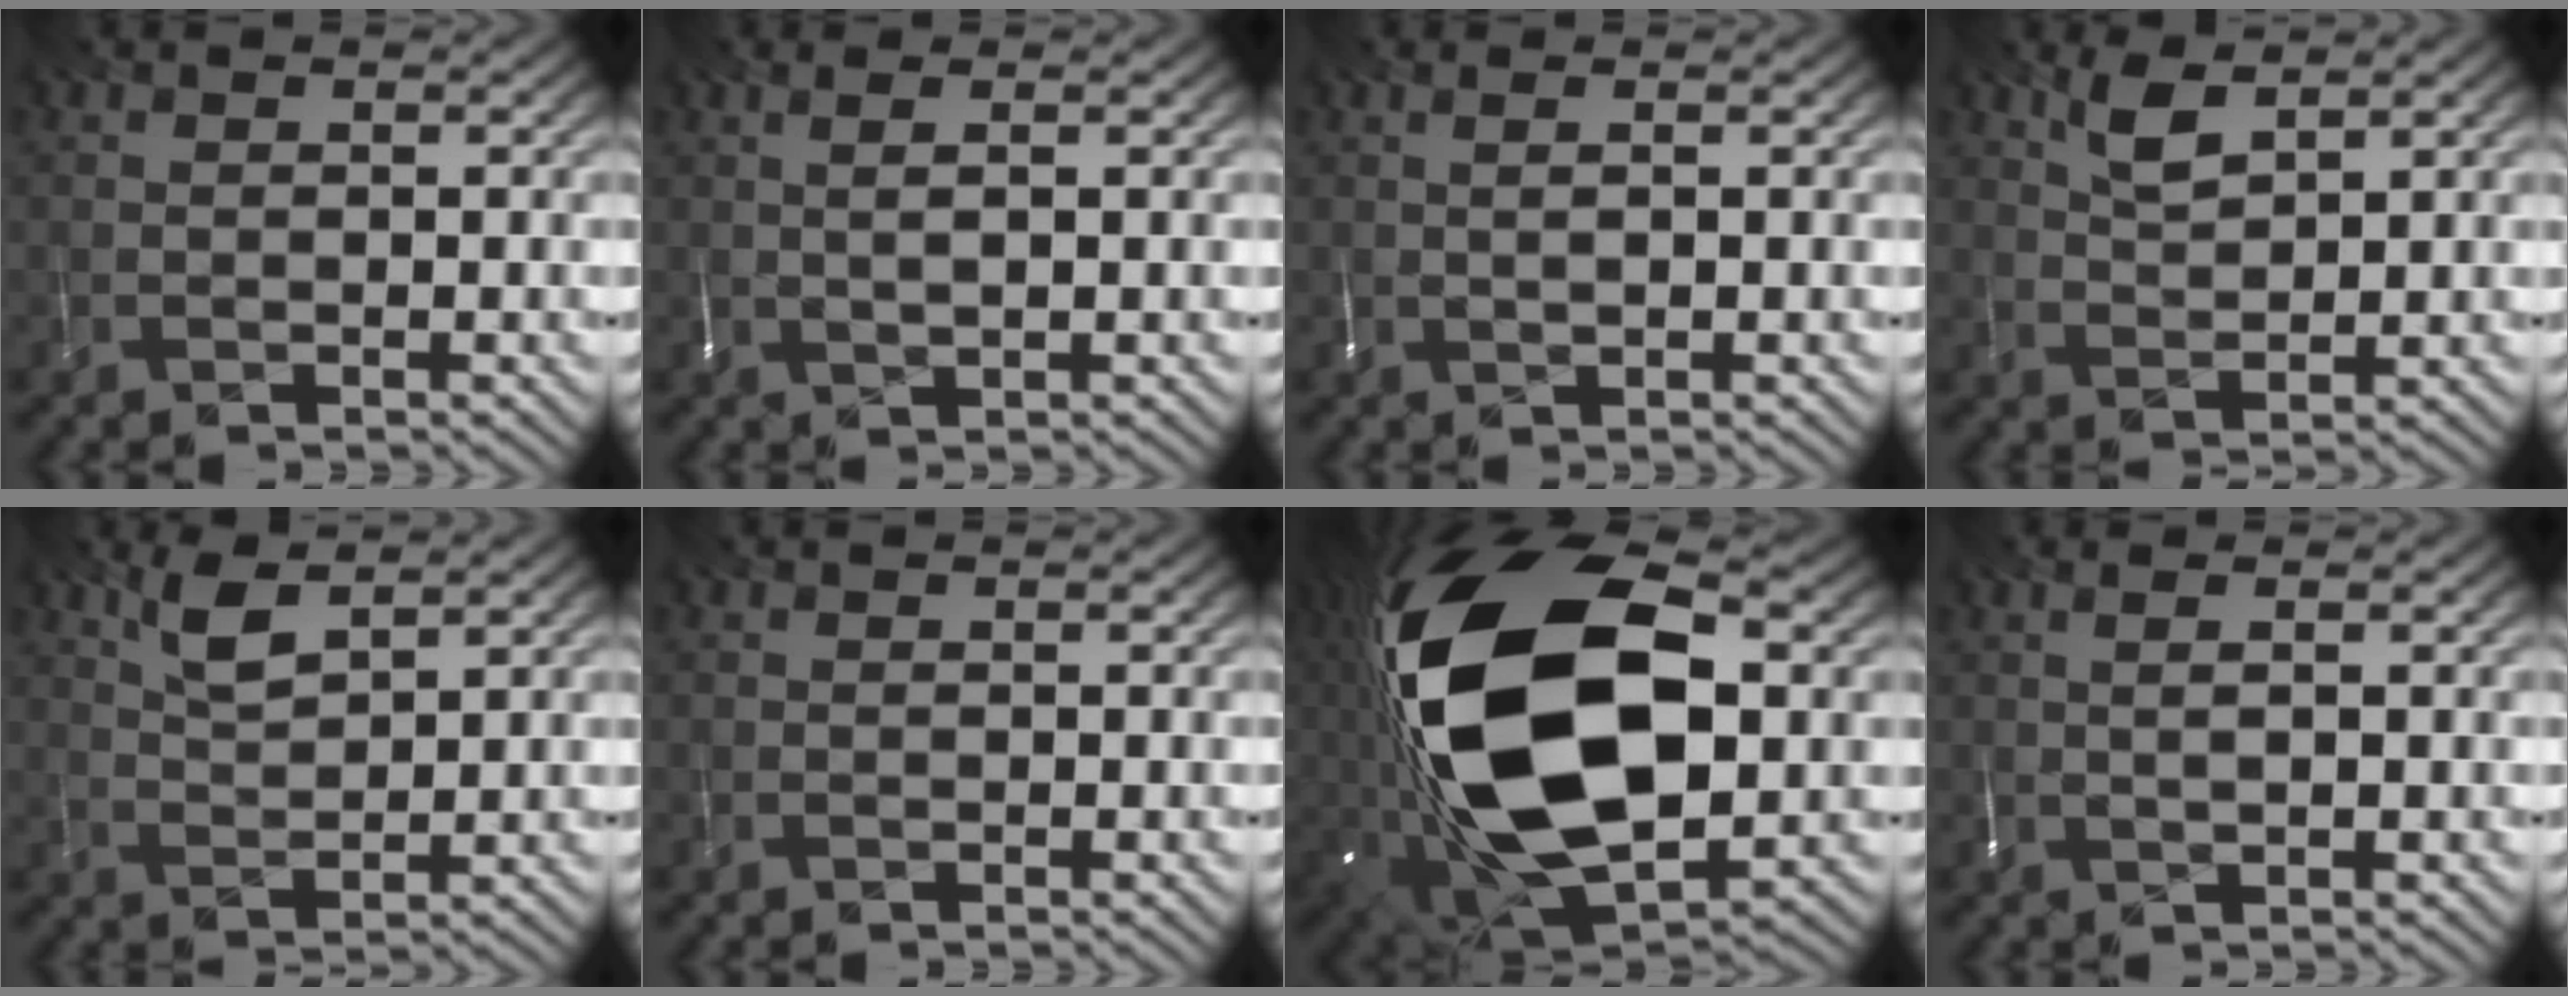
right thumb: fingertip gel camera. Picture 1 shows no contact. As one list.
[{"total": 2.1, "force": [0.6, 0.3, 2.0], "torque": [-0.040, 0.006, 0.013]}, {"total": 1.4, "force": [0.4, 0.1, 1.4], "torque": [-0.030, 0.006, 0.005]}, {"total": 3.5, "force": [2.4, 1.0, 2.4], "torque": [-0.061, -0.001, 0.051]}, {"total": 3.8, "force": [2.6, 1.1, 2.6], "torque": [-0.066, -0.002, 0.055]}, {"total": 0.0}, {"total": 23.4, "force": [0.4, 13.0, 19.4], "torque": [-0.422, -0.044, 0.005]}, {"total": 1.8, "force": [0.5, 0.2, 1.7], "torque": [-0.034, 0.006, 0.009]}]